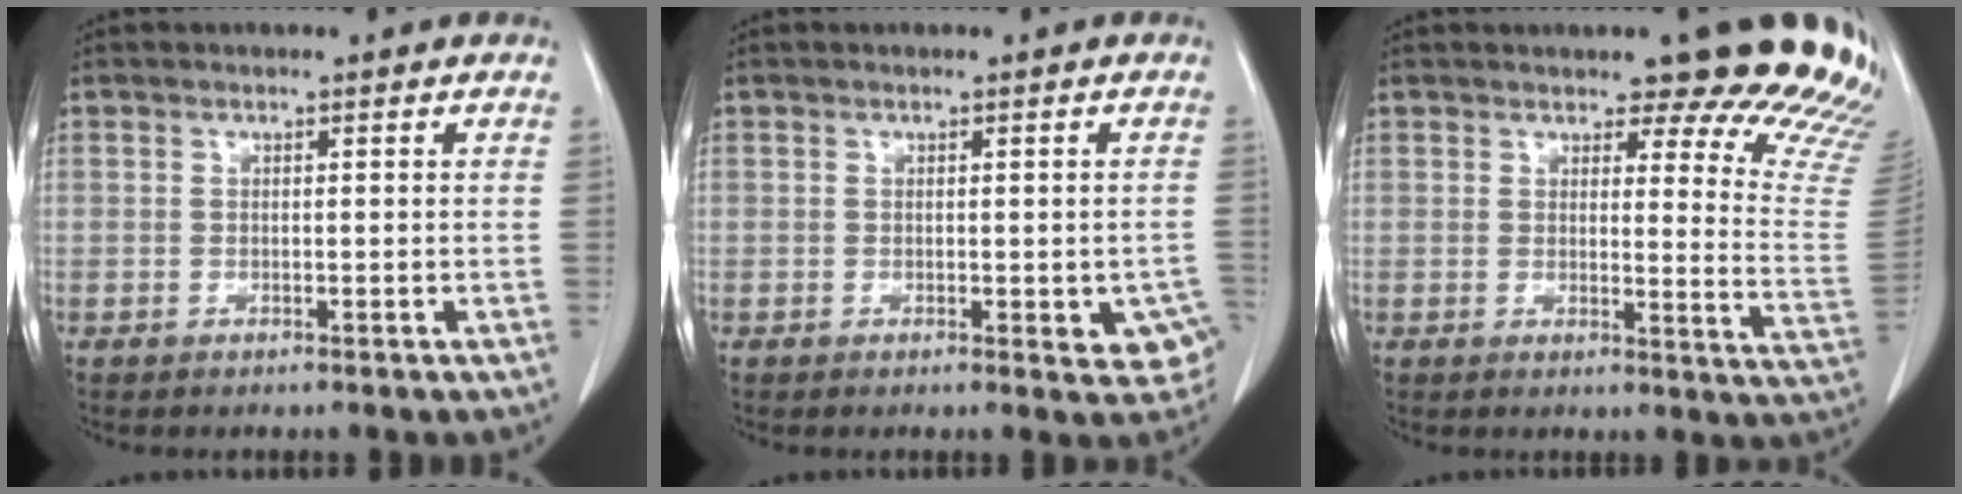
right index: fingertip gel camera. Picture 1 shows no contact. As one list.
[{"total": 4.9, "force": [-1.4, 2.0, 4.3], "torque": [-0.031, -0.003, -0.016]}, {"total": 15.9, "force": [14.4, 2.6, 6.2], "torque": [-0.042, -0.100, 0.134]}]